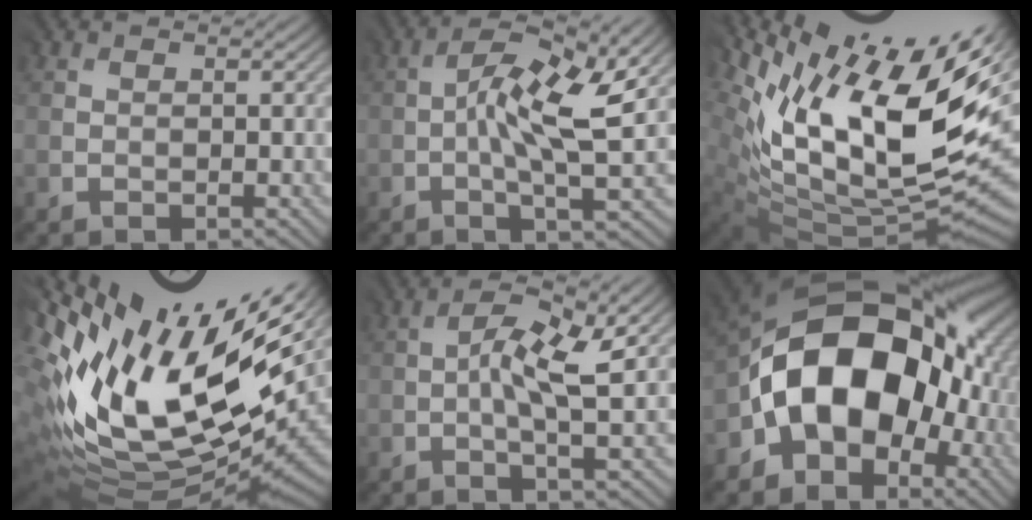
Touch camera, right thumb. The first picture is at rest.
{"total": 9.5, "force": [0.2, 3.0, 9.1], "torque": [-0.171, -0.001, 0.005]}
{"total": 18.9, "force": [6.6, 7.2, 16.2], "torque": [-0.270, 0.011, 0.123]}
{"total": 18.3, "force": [6.0, 7.3, 15.7], "torque": [-0.290, -0.005, 0.122]}
{"total": 6.9, "force": [0.3, 2.1, 6.5], "torque": [-0.120, 0.004, 0.005]}
{"total": 15.3, "force": [-2.9, 10.9, 10.3], "torque": [-0.134, 0.003, -0.063]}